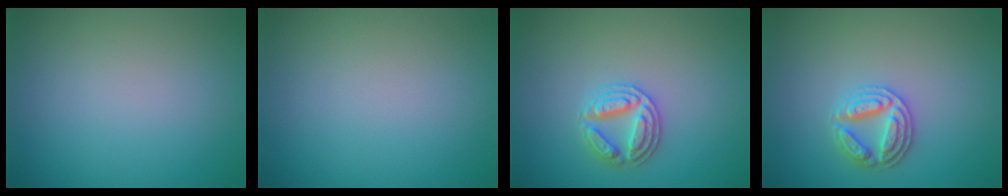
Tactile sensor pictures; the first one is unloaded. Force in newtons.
{"total": 0.0}
{"total": 2.8, "press": 2.8, "slide": 0.2}
{"total": 2.9, "press": 2.9, "slide": 0.5}